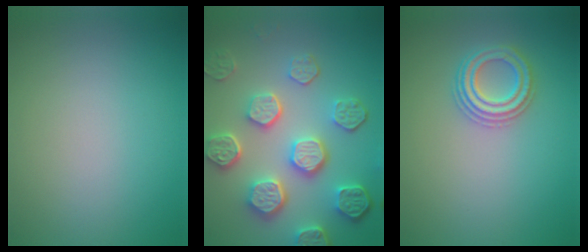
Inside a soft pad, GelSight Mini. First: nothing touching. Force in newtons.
{"total": 7.7, "press": 6.0, "slide": 4.8}
{"total": 2.9, "press": 2.9, "slide": 0.5}